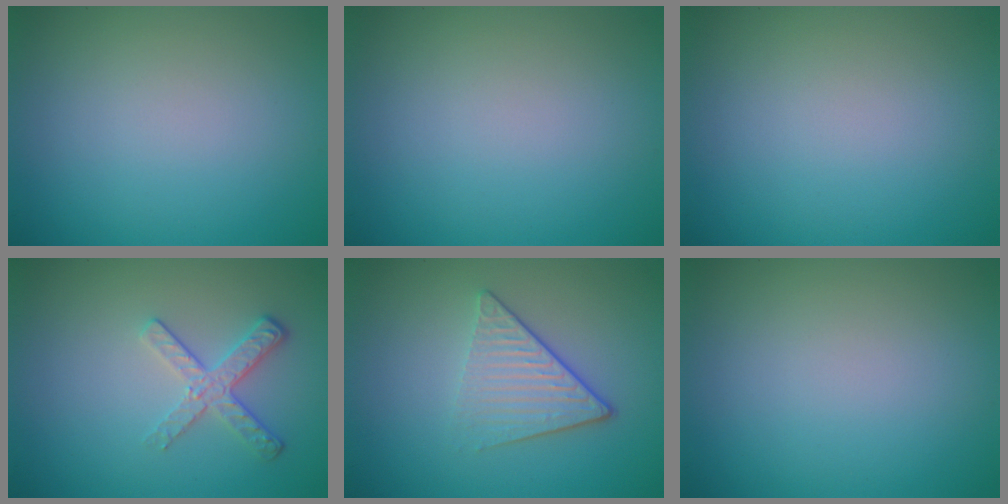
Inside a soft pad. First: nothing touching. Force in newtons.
{"total": 0.0}
{"total": 0.0}
{"total": 2.6, "press": 2.2, "slide": 1.4}
{"total": 4.1, "press": 2.9, "slide": 2.8}
{"total": 0.0}